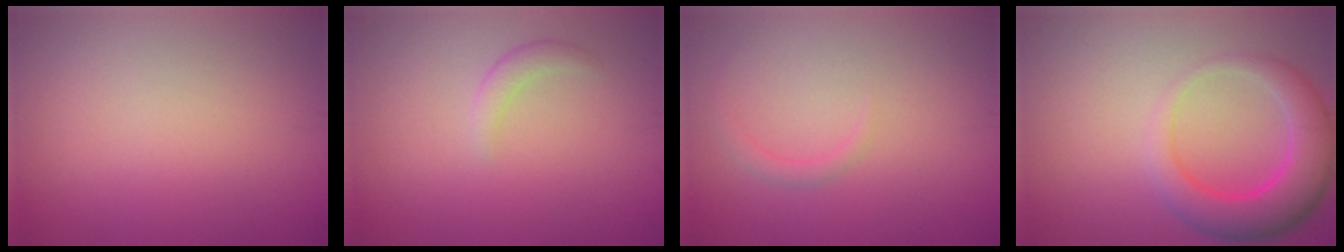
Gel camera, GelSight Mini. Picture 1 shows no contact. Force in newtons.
{"total": 1.3, "press": 1.3, "slide": 0.1}
{"total": 1.0, "press": 1.0, "slide": 0.1}
{"total": 5.7, "press": 5.7, "slide": 0.2}